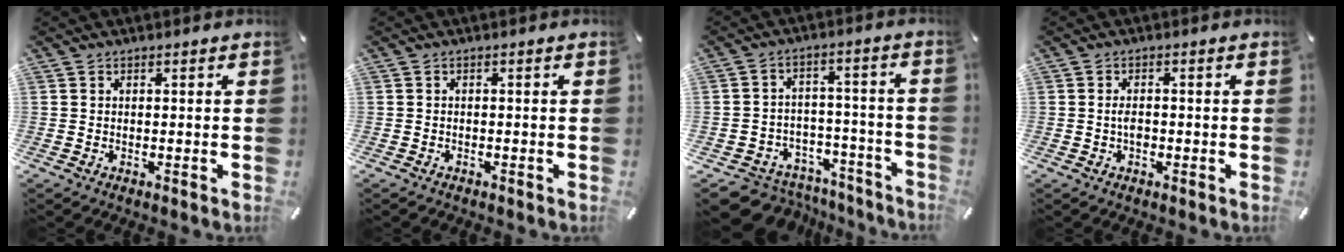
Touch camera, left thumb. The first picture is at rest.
{"total": 0.7, "force": [-0.6, 0.4, 0.2], "torque": [-0.004, 0.002, -0.014]}
{"total": 6.8, "force": [-3.6, 5.7, 1.2], "torque": [-0.020, 0.021, -0.056]}
{"total": 2.3, "force": [-0.5, 1.3, 1.8], "torque": [-0.034, 0.004, -0.010]}